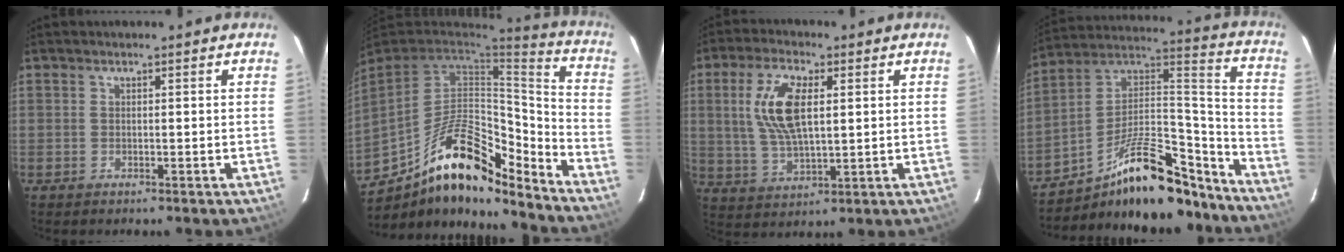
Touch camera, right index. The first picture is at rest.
{"total": 21.5, "force": [-14.6, 7.9, 13.5], "torque": [-0.250, 0.004, -0.241]}
{"total": 11.1, "force": [2.6, 4.6, 9.8], "torque": [-0.200, 0.006, 0.056]}
{"total": 23.8, "force": [-17.8, 8.5, 13.4], "torque": [-0.215, 0.039, -0.265]}